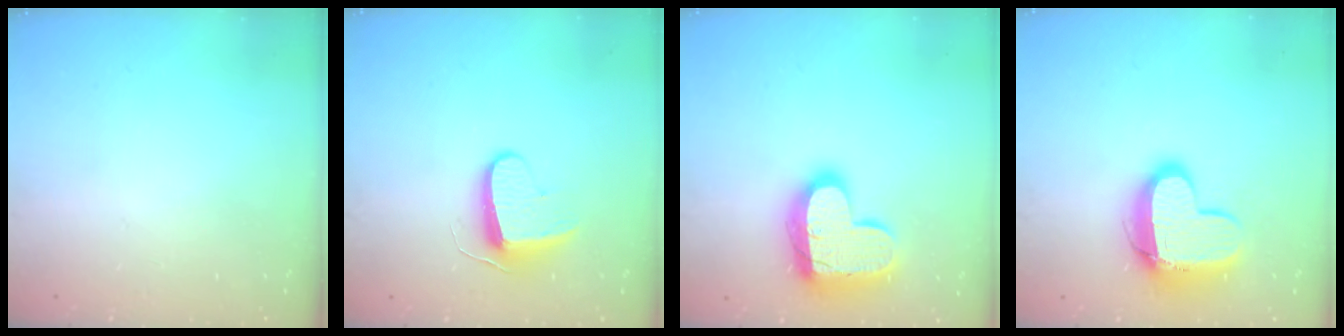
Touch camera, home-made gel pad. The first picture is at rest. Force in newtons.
{"total": 8.7, "press": 8.6, "slide": 0.5}
{"total": 17.7, "press": 17.7, "slide": 1.3}
{"total": 12.9, "press": 12.9, "slide": 1.1}